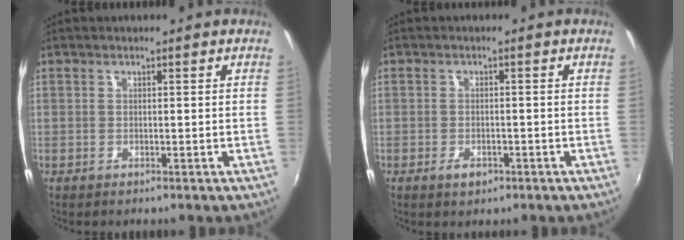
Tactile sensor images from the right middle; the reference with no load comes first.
{"total": 2.4, "force": [-1.4, 1.4, 1.5], "torque": [-0.028, -0.003, -0.023]}